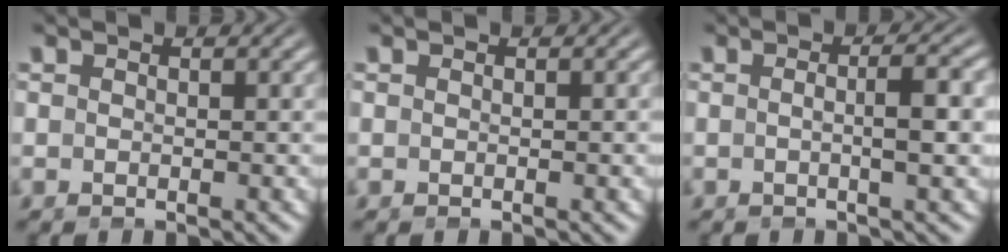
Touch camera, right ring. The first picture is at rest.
{"total": 0.0}
{"total": 2.8, "force": [0.1, -0.4, 2.7], "torque": [-0.043, -0.002, 0.002]}